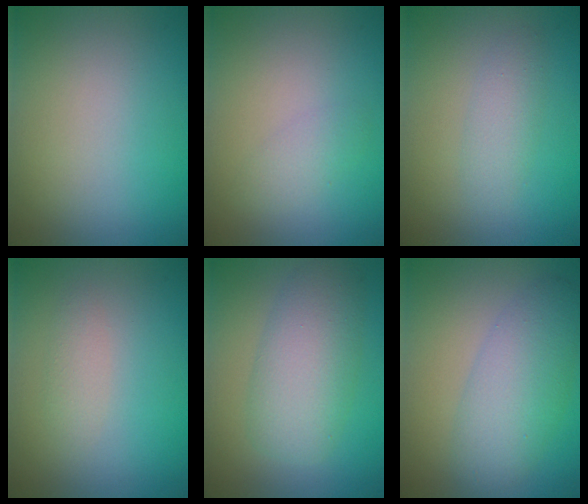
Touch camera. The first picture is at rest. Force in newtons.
{"total": 1.5, "press": 1.5, "slide": 0.1}
{"total": 1.9, "press": 1.9, "slide": 0.1}
{"total": 1.3, "press": 1.3, "slide": 0.1}
{"total": 5.6, "press": 5.6, "slide": 0.1}
{"total": 5.0, "press": 5.0, "slide": 0.1}